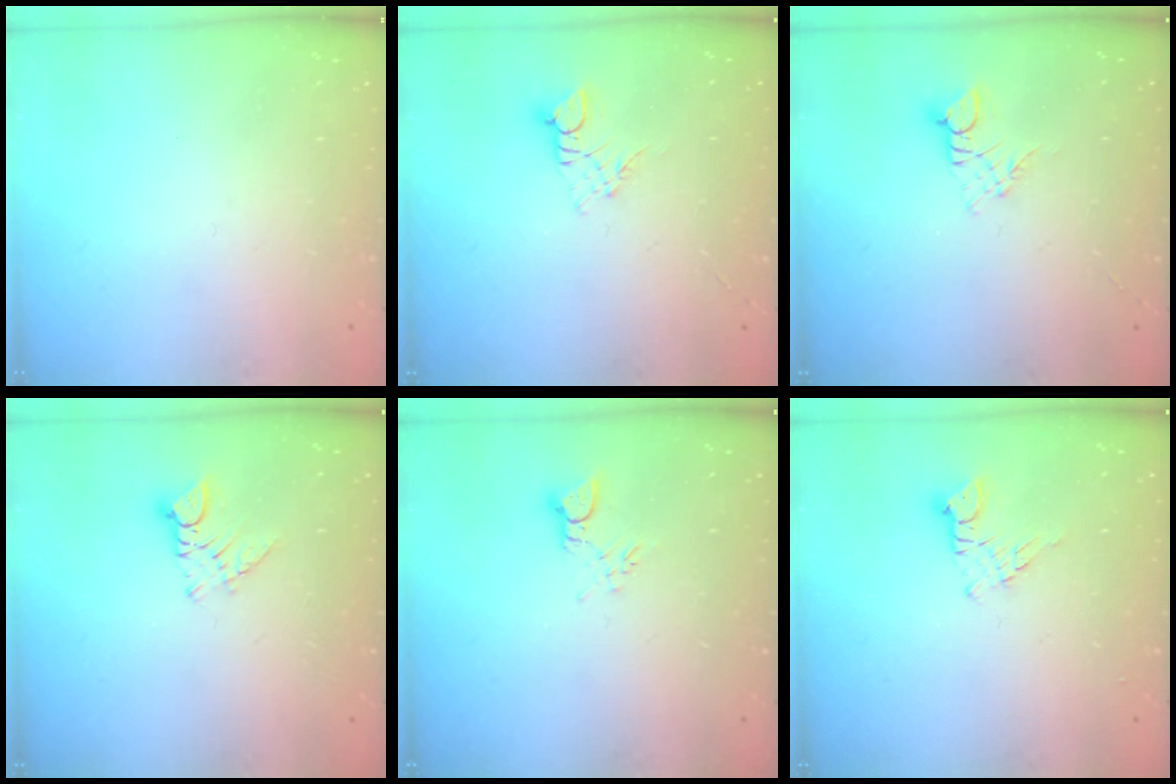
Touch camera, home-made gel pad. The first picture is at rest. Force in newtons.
{"total": 2.7, "press": 2.7, "slide": 0.3}
{"total": 2.7, "press": 2.7, "slide": 0.3}
{"total": 5.4, "press": 5.4, "slide": 0.5}
{"total": 2.8, "press": 2.8, "slide": 0.4}
{"total": 3.6, "press": 3.5, "slide": 0.4}